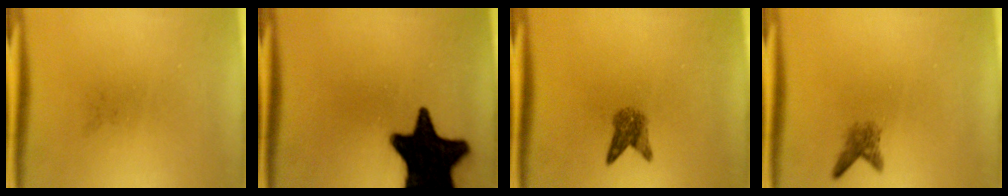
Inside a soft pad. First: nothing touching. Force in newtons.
{"total": 19.2}
{"total": 2.9}
{"total": 2.1}